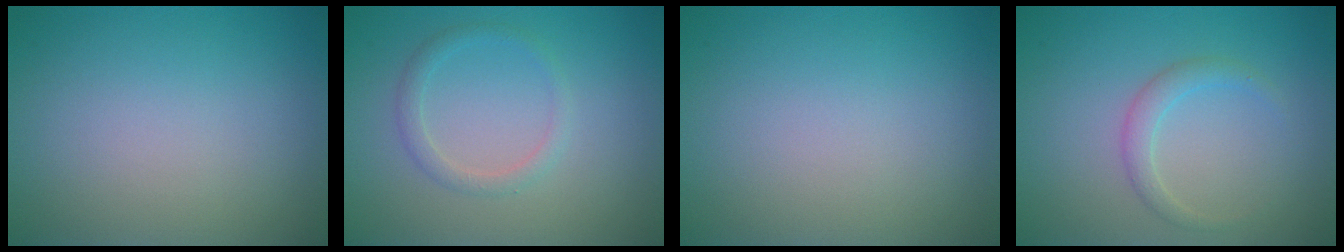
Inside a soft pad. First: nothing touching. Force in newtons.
{"total": 1.5, "press": 1.5, "slide": 0.1}
{"total": 0.0}
{"total": 1.7, "press": 1.7, "slide": 0.1}